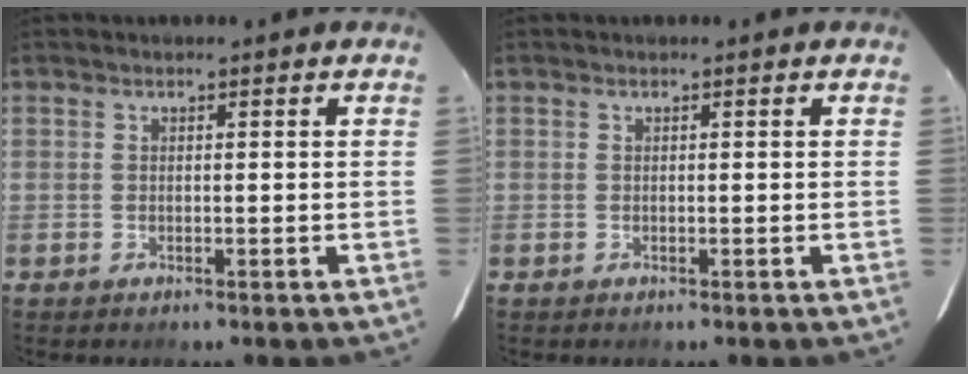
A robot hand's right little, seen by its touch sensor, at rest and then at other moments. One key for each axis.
{"total": 0.0}